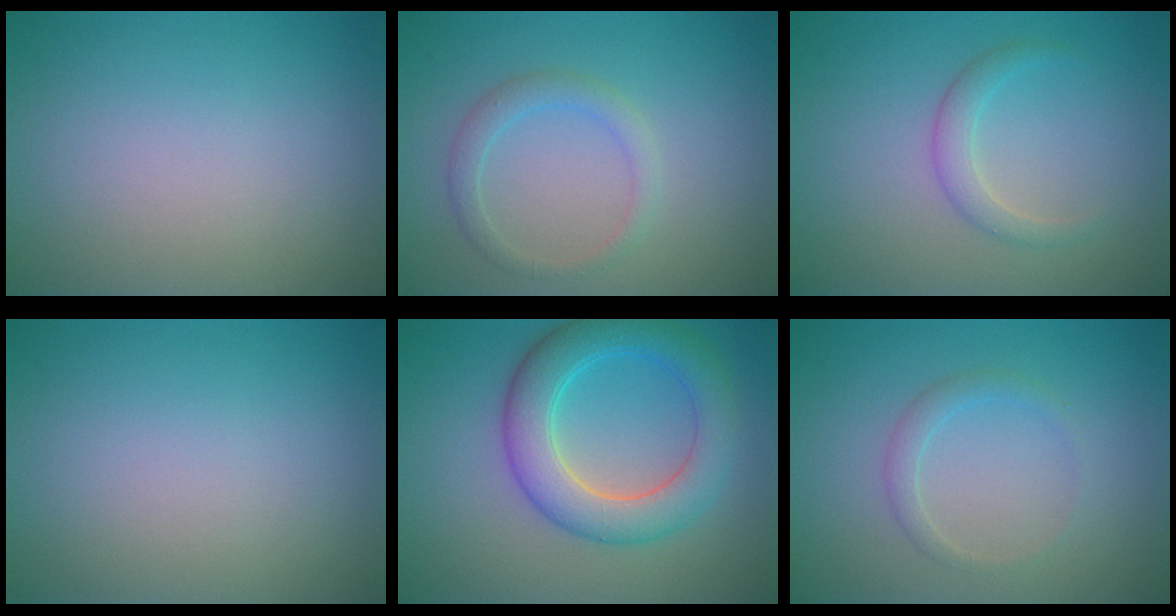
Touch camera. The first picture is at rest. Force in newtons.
{"total": 1.9, "press": 1.9, "slide": 0.1}
{"total": 1.7, "press": 1.7, "slide": 0.0}
{"total": 0.0}
{"total": 6.1, "press": 6.1, "slide": 0.3}
{"total": 1.4, "press": 1.4, "slide": 0.1}